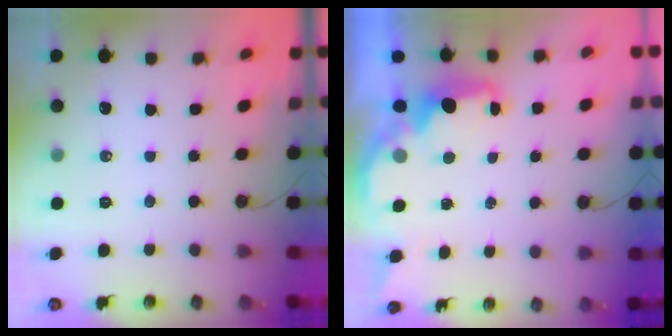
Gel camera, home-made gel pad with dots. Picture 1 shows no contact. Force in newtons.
{"total": 2.5, "press": 2.3, "slide": 0.7}